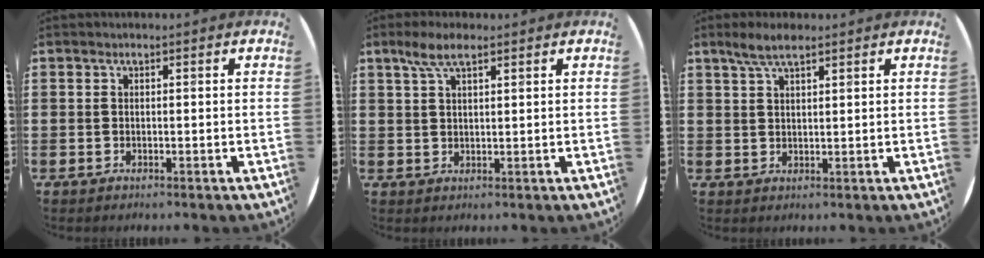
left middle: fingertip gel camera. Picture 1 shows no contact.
{"total": 4.3, "force": [2.8, 1.2, 3.0], "torque": [-0.057, 0.003, 0.048]}
{"total": 3.7, "force": [2.8, 0.9, 2.3], "torque": [-0.043, 0.002, 0.048]}